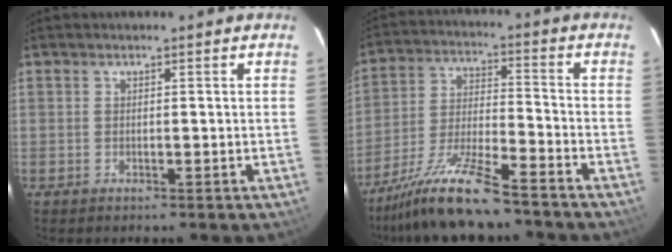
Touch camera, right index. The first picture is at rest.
{"total": 13.1, "force": [-11.0, 1.1, 7.1], "torque": [-0.151, -0.010, -0.202]}